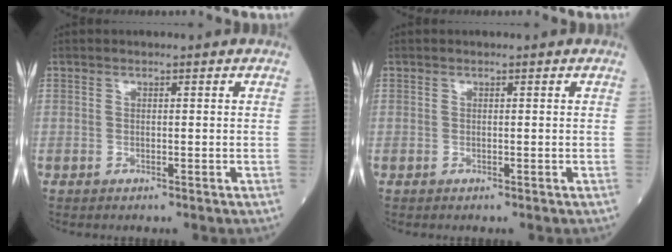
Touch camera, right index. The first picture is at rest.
{"total": 0.0}